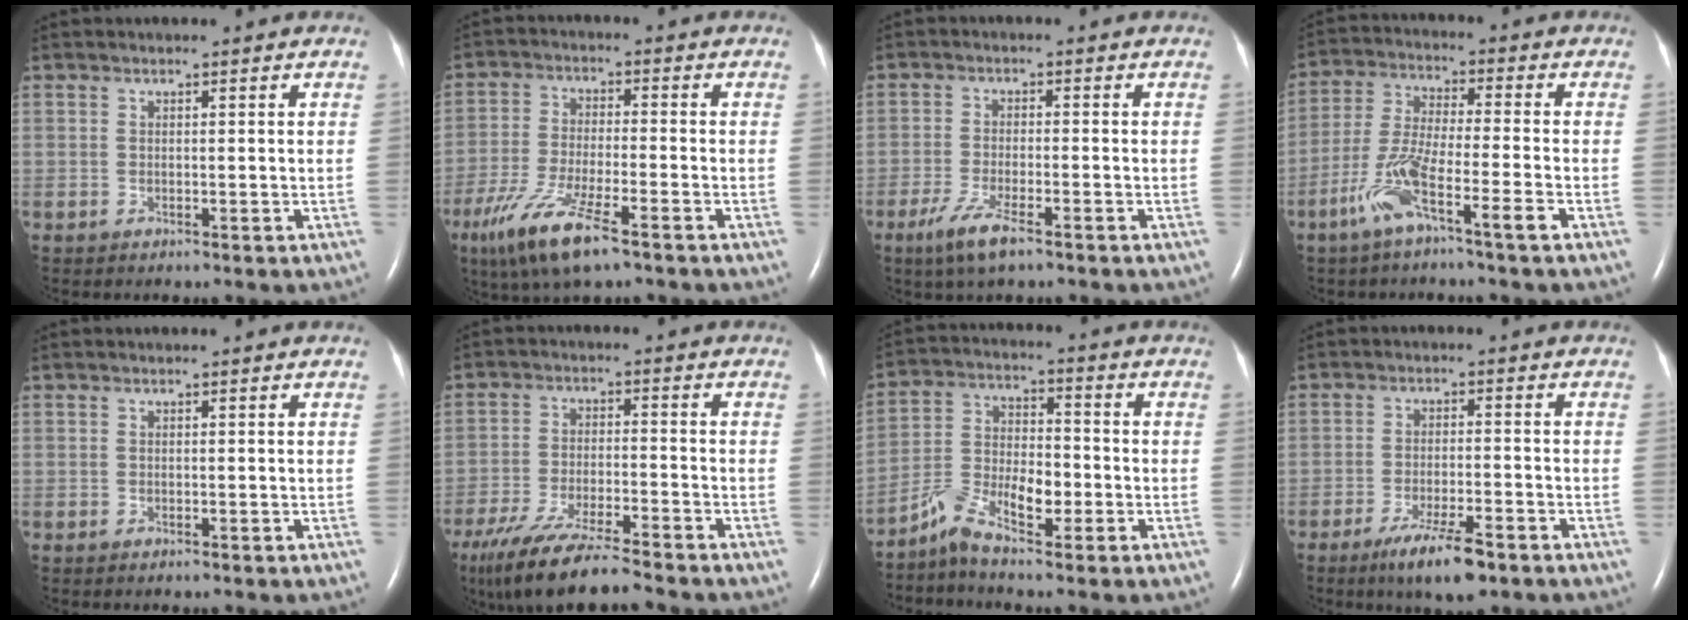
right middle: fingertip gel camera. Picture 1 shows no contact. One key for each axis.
{"total": 10.2, "fx": -6.2, "fy": 1.5, "fz": 8.0, "tx": -0.168, "ty": -0.025, "tz": -0.111}
{"total": 5.3, "fx": -3.4, "fy": 0.8, "fz": 4.0, "tx": -0.091, "ty": -0.012, "tz": -0.062}
{"total": 8.8, "fx": -4.9, "fy": 0.1, "fz": 7.3, "tx": -0.156, "ty": -0.003, "tz": -0.098}
{"total": 0.0}
{"total": 13.6, "fx": -11.5, "fy": 1.6, "fz": 7.1, "tx": -0.137, "ty": -0.027, "tz": -0.197}
{"total": 7.7, "fx": -4.5, "fy": 2.4, "fz": 5.7, "tx": -0.120, "ty": 0.013, "tz": -0.089}
{"total": 7.7, "fx": -5.1, "fy": 1.0, "fz": 5.8, "tx": -0.109, "ty": -0.015, "tz": -0.083}